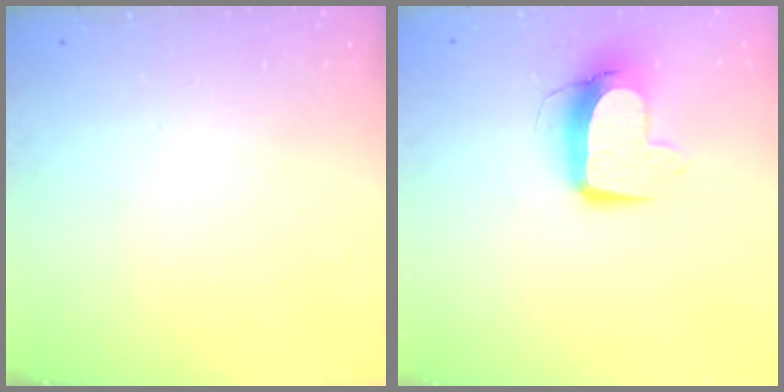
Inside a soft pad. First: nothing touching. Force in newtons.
{"total": 11.0, "press": 11.0, "slide": 1.4}